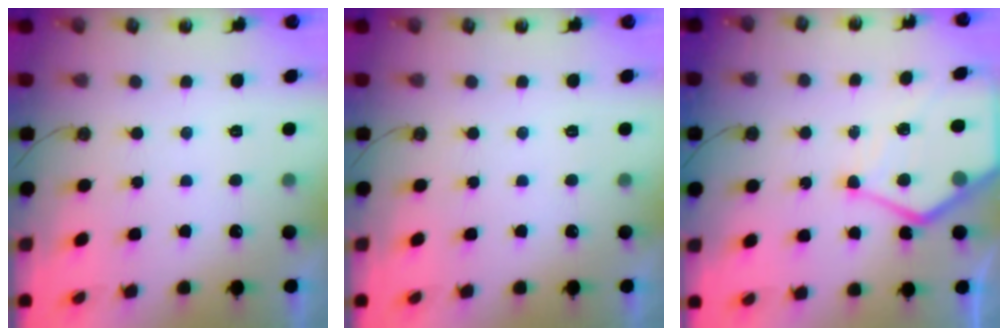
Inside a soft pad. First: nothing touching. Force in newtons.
{"total": 0.0}
{"total": 11.2, "press": 11.2, "slide": 1.1}